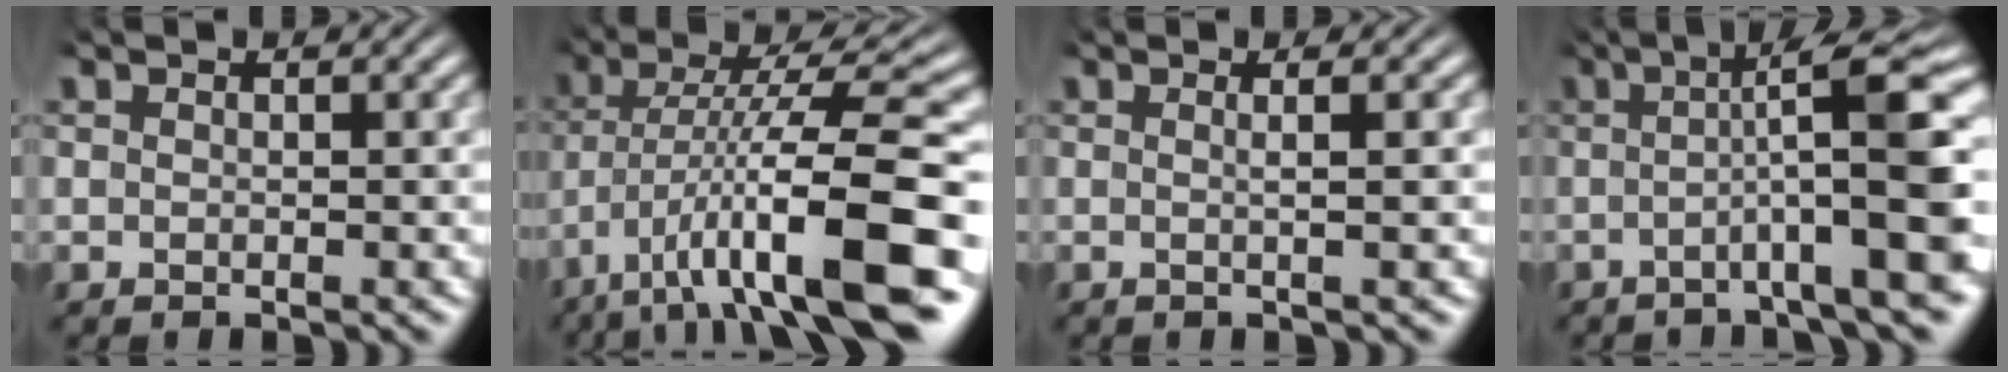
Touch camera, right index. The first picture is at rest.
{"total": 10.6, "force": [-3.2, 3.2, 9.6], "torque": [-0.150, -0.017, -0.031]}
{"total": 1.7, "force": [0.0, -0.6, 1.6], "torque": [-0.030, 0.000, -0.001]}
{"total": 10.2, "force": [0.7, 2.3, 9.9], "torque": [-0.142, 0.008, 0.009]}